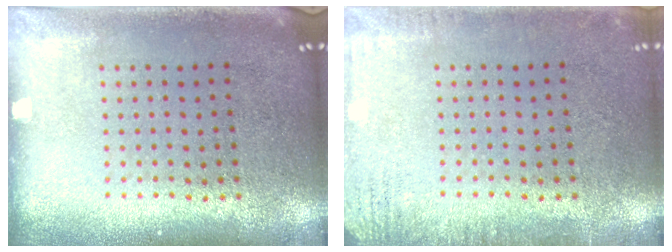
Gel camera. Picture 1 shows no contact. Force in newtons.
{"total": 2.1, "press": 2.1, "slide": 0.2}